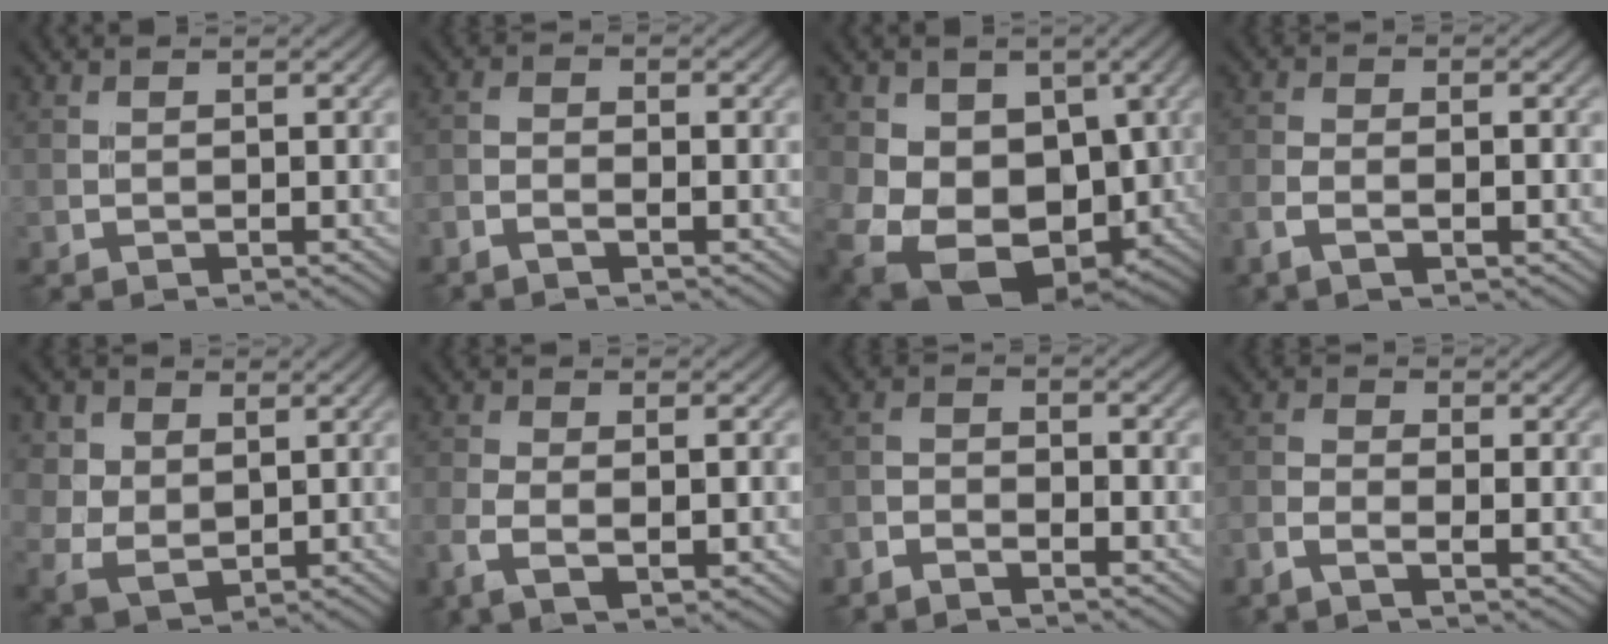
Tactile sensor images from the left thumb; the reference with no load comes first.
{"total": 2.2, "force": [-1.5, 0.6, 1.4], "torque": [-0.034, -0.002, -0.038]}
{"total": 15.0, "force": [-2.4, 11.6, 9.2], "torque": [-0.181, -0.042, -0.024]}
{"total": 3.6, "force": [-1.8, 1.2, 2.9], "torque": [-0.064, -0.002, -0.040]}
{"total": 7.7, "force": [3.7, 5.7, 3.5], "torque": [-0.137, -0.002, 0.086]}
{"total": 5.5, "force": [-1.9, 2.5, 4.5], "torque": [-0.095, -0.008, -0.036]}
{"total": 3.3, "force": [-2.7, 0.9, 1.5], "torque": [-0.035, -0.004, -0.063]}
{"total": 2.9, "force": [-1.6, 0.9, 2.3], "torque": [-0.054, -0.004, -0.040]}